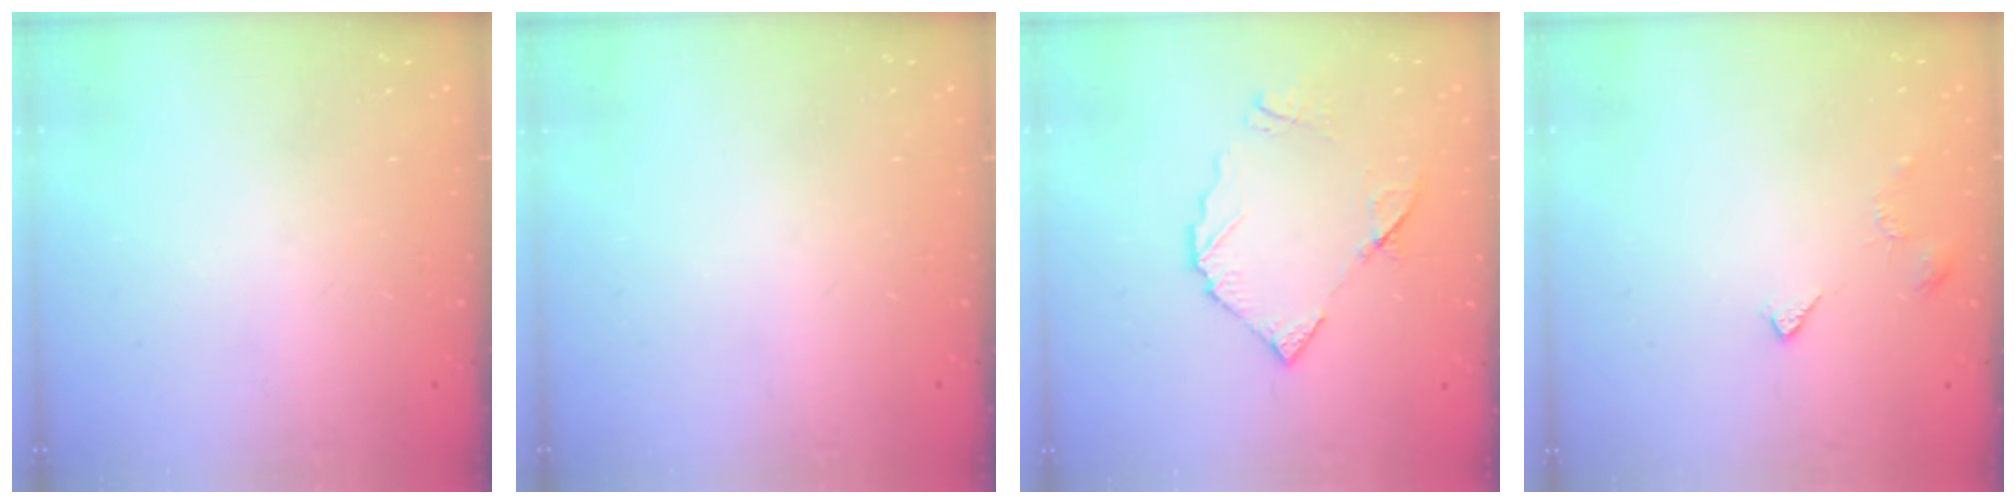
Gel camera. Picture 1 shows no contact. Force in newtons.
{"total": 0.0}
{"total": 9.6, "press": 9.5, "slide": 1.0}
{"total": 2.1, "press": 2.0, "slide": 0.4}